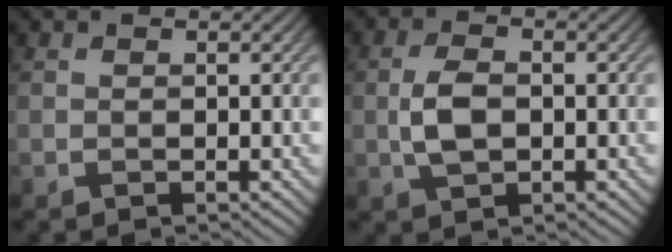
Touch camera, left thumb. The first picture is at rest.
{"total": 4.1, "force": [-0.3, 2.3, 3.4], "torque": [-0.085, 0.004, -0.008]}